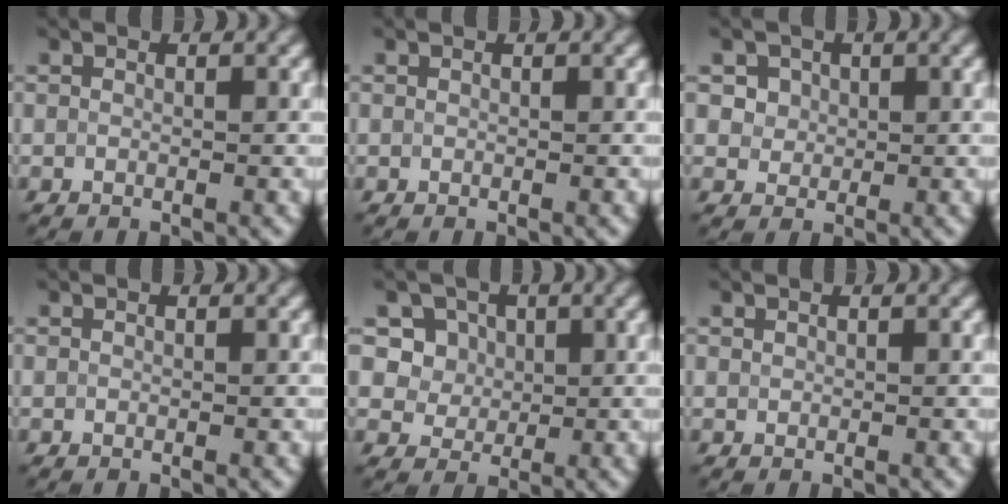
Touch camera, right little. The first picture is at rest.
{"total": 0.0}
{"total": 3.0, "force": [1.4, 2.4, 1.2], "torque": [-0.029, 0.000, 0.031]}
{"total": 0.0}
{"total": 5.0, "force": [2.1, 4.1, 1.9], "torque": [-0.033, -0.007, 0.040]}
{"total": 0.0}